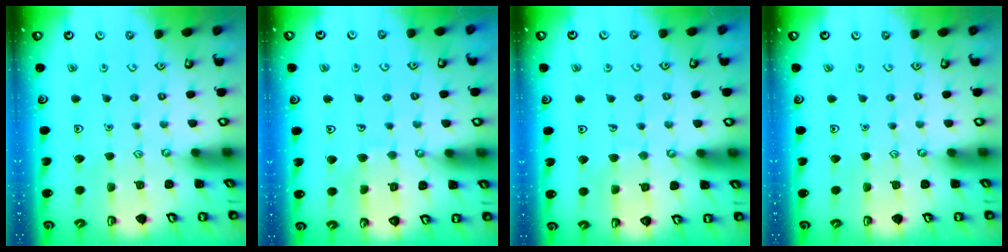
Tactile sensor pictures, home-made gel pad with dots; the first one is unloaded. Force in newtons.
{"total": 5.3, "press": 5.3, "slide": 0.4}
{"total": 5.9, "press": 5.9, "slide": 0.5}
{"total": 0.0}